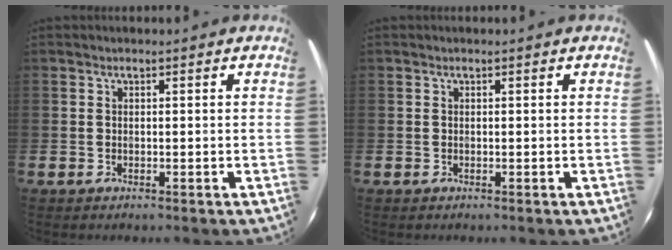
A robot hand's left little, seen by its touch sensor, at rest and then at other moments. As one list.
[{"total": 0.0}]